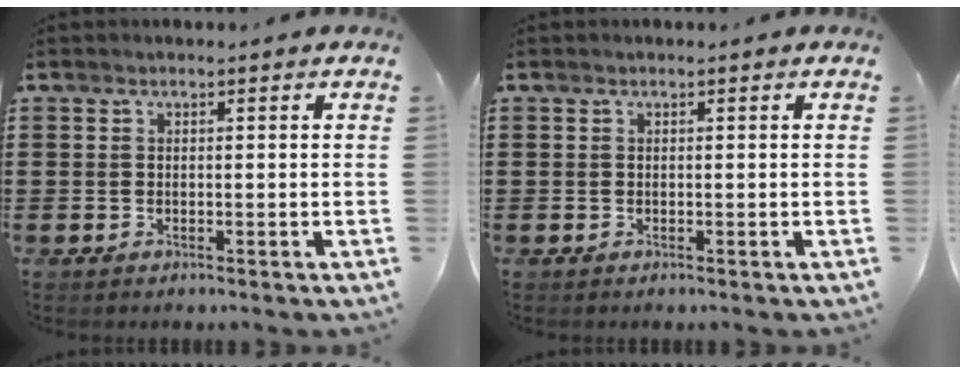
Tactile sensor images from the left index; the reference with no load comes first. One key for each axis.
{"total": 0.0}